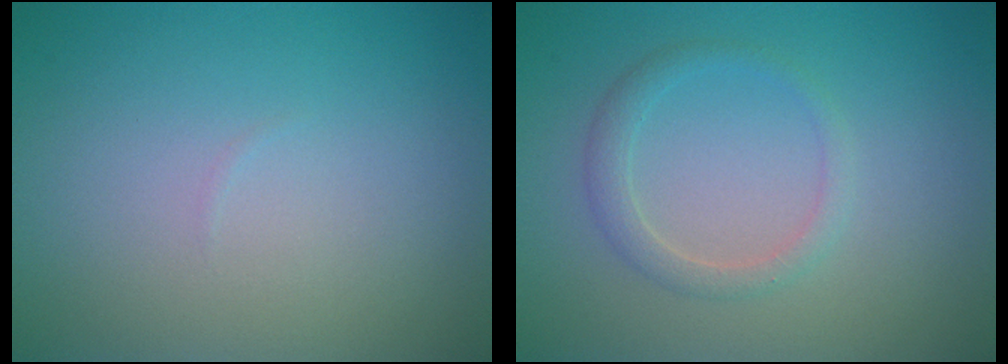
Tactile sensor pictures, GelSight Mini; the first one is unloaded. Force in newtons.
{"total": 1.7, "press": 1.7, "slide": 0.0}